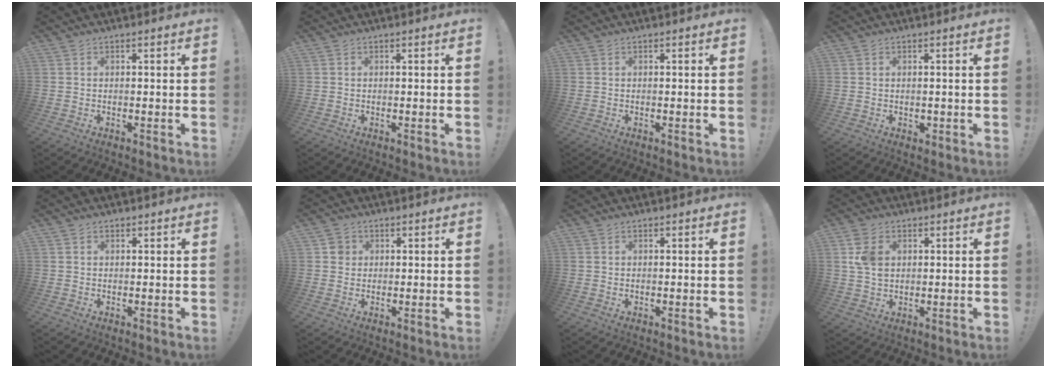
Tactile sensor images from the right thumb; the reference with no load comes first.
{"total": 0.0}
{"total": 0.0}
{"total": 0.9, "force": [0.1, 0.9, 0.3], "torque": [0.000, 0.000, 0.001]}
{"total": 0.6, "force": [0.4, 0.4, 0.1], "torque": [0.002, -0.001, 0.008]}
{"total": 3.1, "force": [0.6, 2.9, 0.9], "torque": [-0.010, 0.004, 0.011]}
{"total": 0.0}
{"total": 6.8, "force": [1.8, 4.8, 4.4], "torque": [-0.076, 0.004, 0.035]}